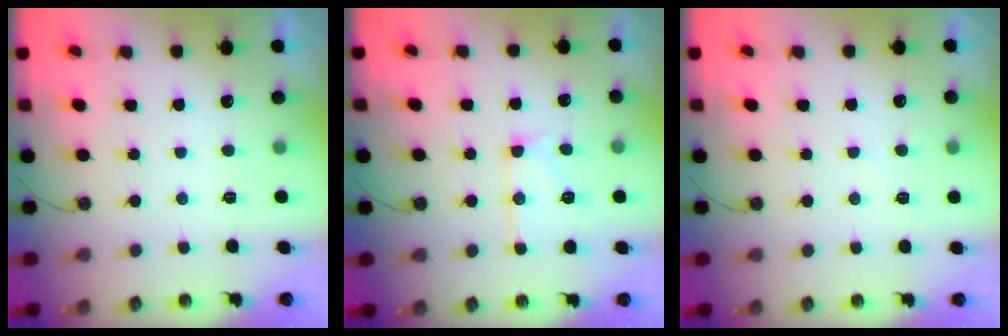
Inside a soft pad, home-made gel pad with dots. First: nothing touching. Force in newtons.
{"total": 12.8, "press": 12.8, "slide": 0.8}
{"total": 3.7, "press": 3.7, "slide": 0.4}